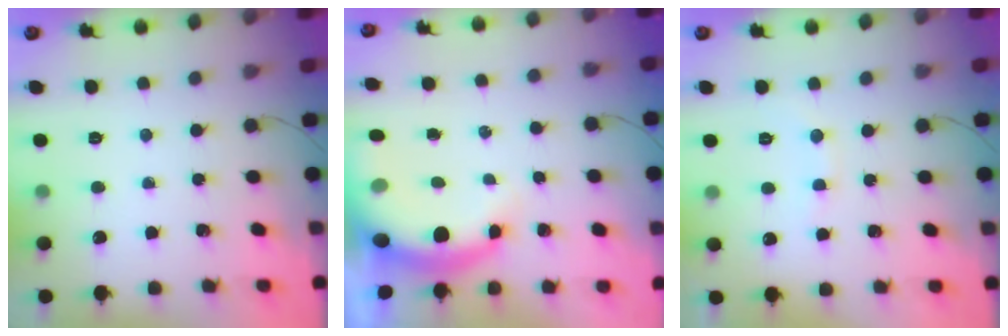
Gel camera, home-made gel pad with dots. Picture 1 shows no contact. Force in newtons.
{"total": 8.9, "press": 8.7, "slide": 1.8}
{"total": 6.8, "press": 6.7, "slide": 1.2}